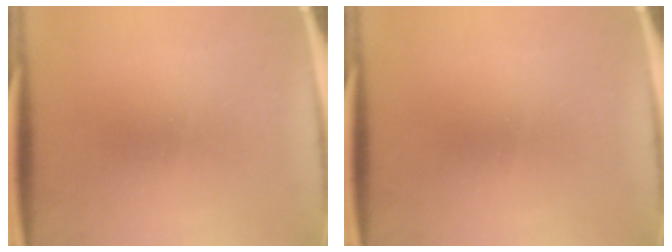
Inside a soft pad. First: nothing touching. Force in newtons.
{"total": 0.0}